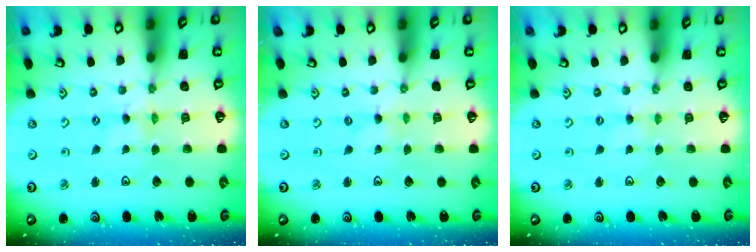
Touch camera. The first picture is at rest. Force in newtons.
{"total": 0.0}
{"total": 1.2, "press": 1.1, "slide": 0.2}